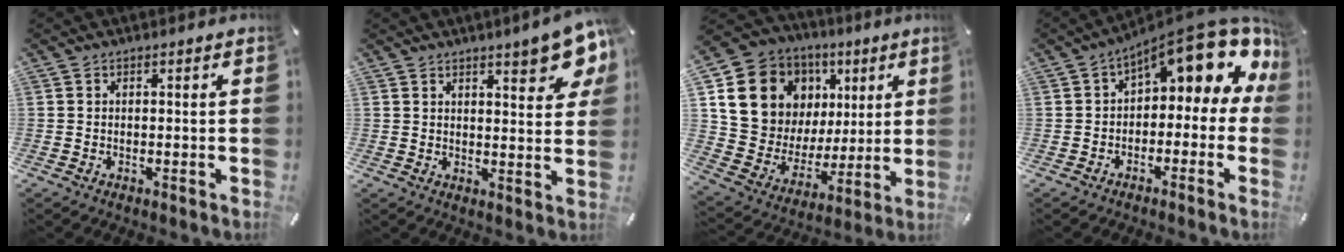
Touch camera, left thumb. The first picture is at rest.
{"total": 8.9, "force": [6.3, 2.8, 5.6], "torque": [-0.064, -0.039, 0.105]}
{"total": 15.8, "force": [6.9, 13.3, 5.0], "torque": [-0.091, -0.047, 0.149]}
{"total": 13.3, "force": [6.9, 5.8, 9.8], "torque": [-0.139, -0.050, 0.114]}